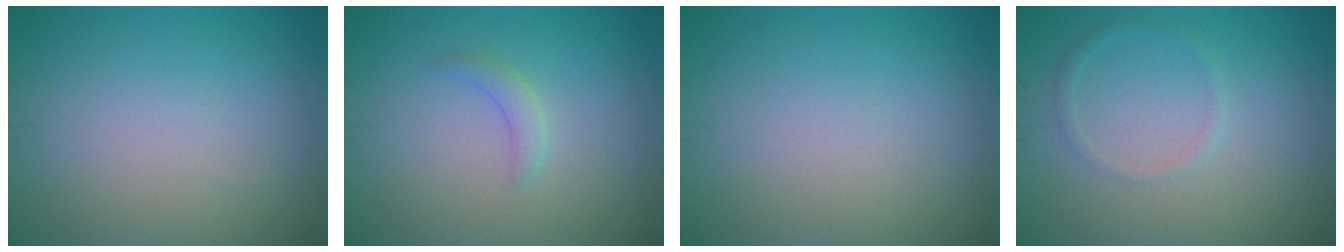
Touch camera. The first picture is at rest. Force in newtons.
{"total": 1.4, "press": 1.4, "slide": 0.1}
{"total": 0.0}
{"total": 1.0, "press": 1.0, "slide": 0.1}